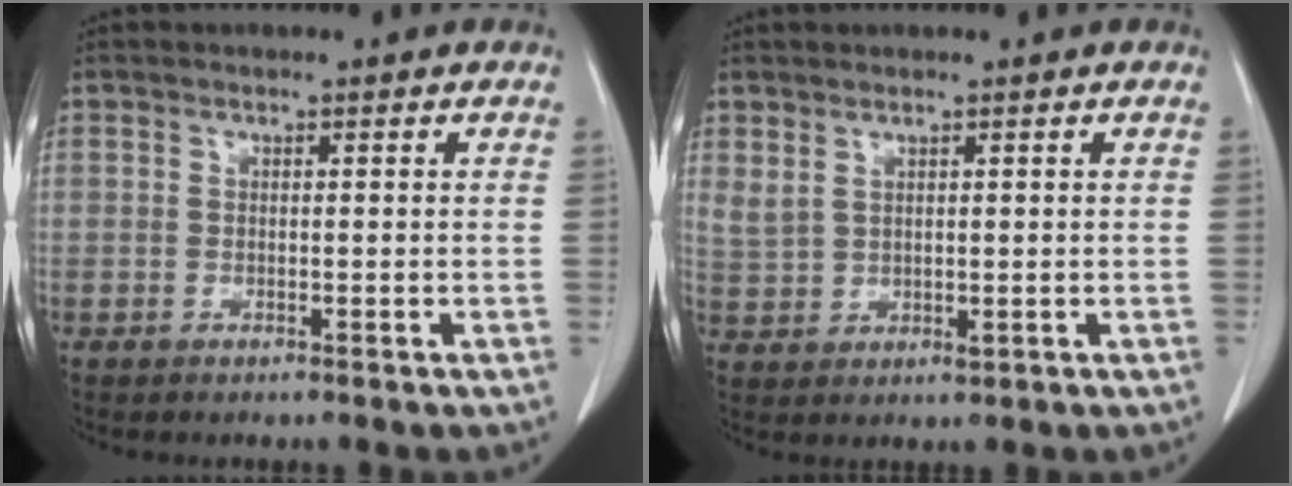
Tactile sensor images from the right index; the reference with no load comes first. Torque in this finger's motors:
{"motor_torque": [0.21, 0.16, 0.14, 0.07]}